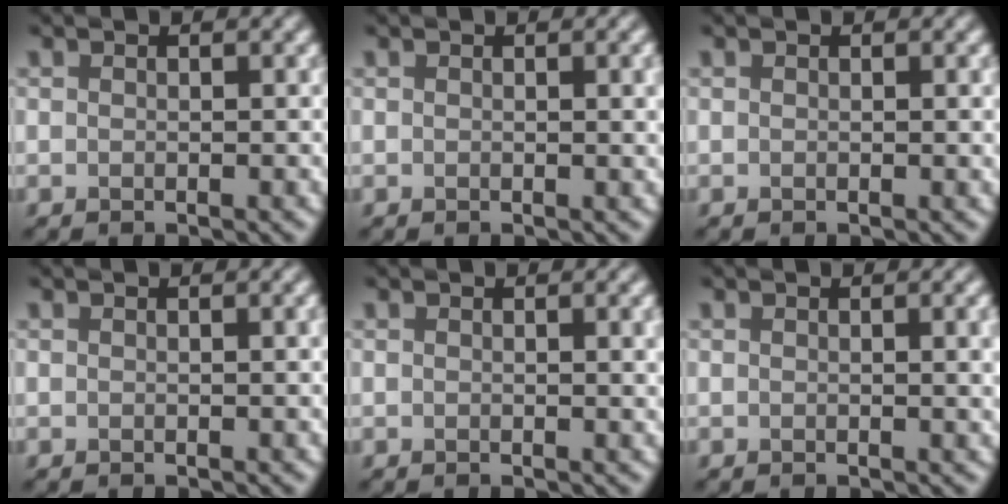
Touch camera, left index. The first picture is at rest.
{"total": 1.8, "force": [0.3, 0.5, 1.7], "torque": [-0.016, 0.003, 0.003]}
{"total": 0.8, "force": [0.1, 0.2, 0.8], "torque": [-0.008, 0.001, 0.001]}
{"total": 1.1, "force": [0.2, 0.3, 1.0], "torque": [-0.011, 0.003, 0.001]}
{"total": 2.0, "force": [0.4, 0.6, 1.9], "torque": [-0.017, 0.003, 0.004]}
{"total": 2.5, "force": [0.4, 0.7, 2.4], "torque": [-0.023, 0.003, 0.003]}